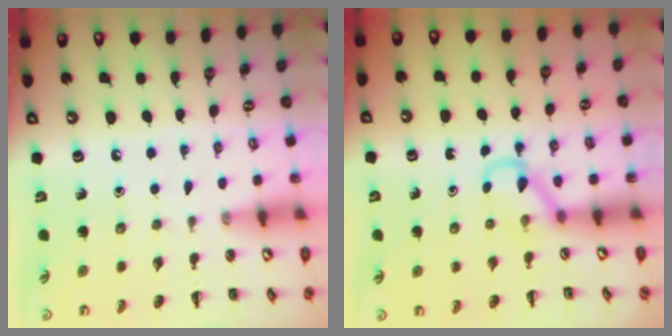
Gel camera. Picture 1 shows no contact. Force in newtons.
{"total": 3.4, "press": 3.2, "slide": 1.2}